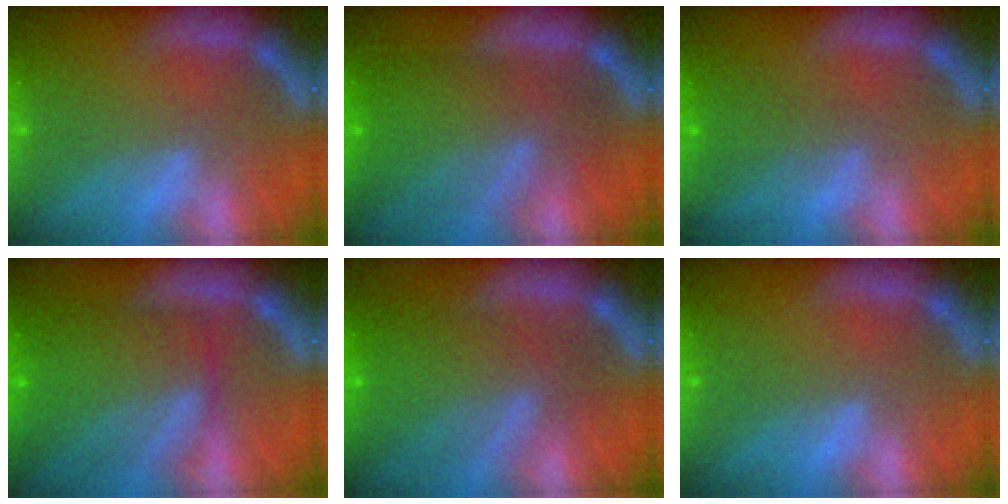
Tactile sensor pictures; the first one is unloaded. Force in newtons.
{"total": 9.0}
{"total": 2.5}
{"total": 9.0}
{"total": 8.0}
{"total": 0.0}